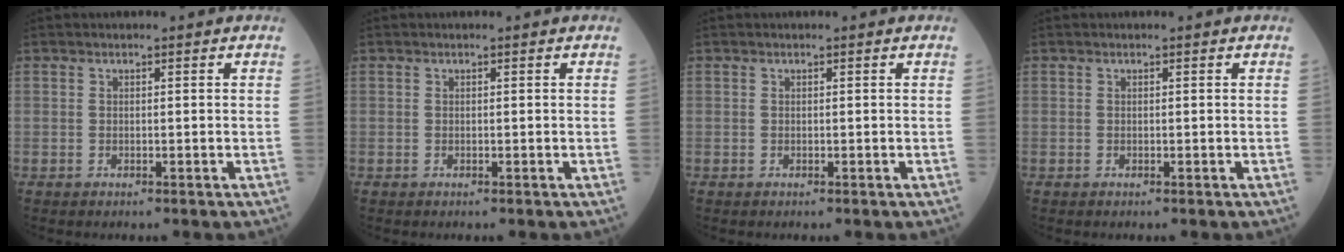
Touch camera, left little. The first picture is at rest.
{"total": 0.0}
{"total": 0.0}
{"total": 0.0}